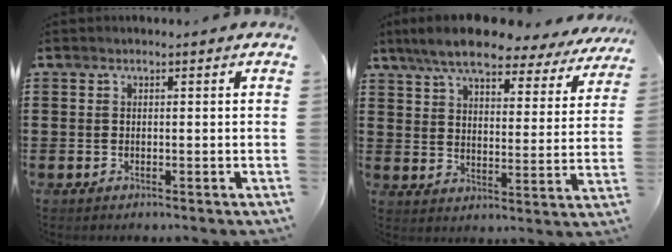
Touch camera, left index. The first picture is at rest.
{"total": 8.8, "force": [7.7, 1.4, 4.0], "torque": [-0.102, -0.035, 0.133]}